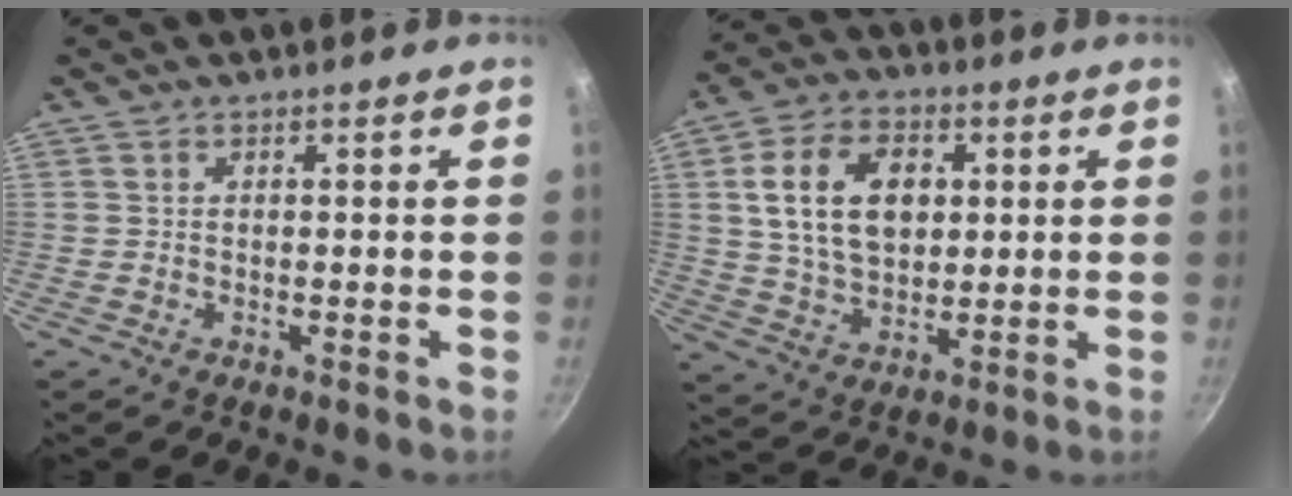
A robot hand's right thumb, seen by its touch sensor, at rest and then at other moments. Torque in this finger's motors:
{"motor_torque": [-0.49, 0.91, 0.60, 0.12, 0.40]}